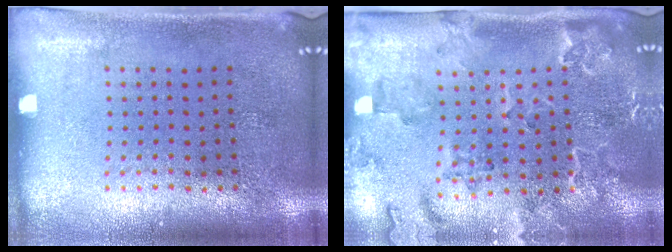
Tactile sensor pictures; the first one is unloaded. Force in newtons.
{"total": 2.2, "press": 2.2, "slide": 0.6}